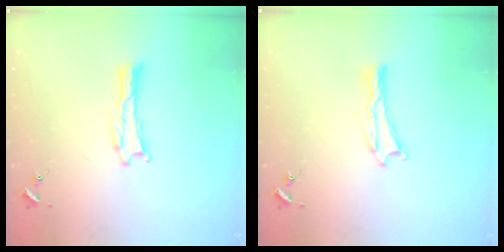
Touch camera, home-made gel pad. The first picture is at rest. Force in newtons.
{"total": 0.0}